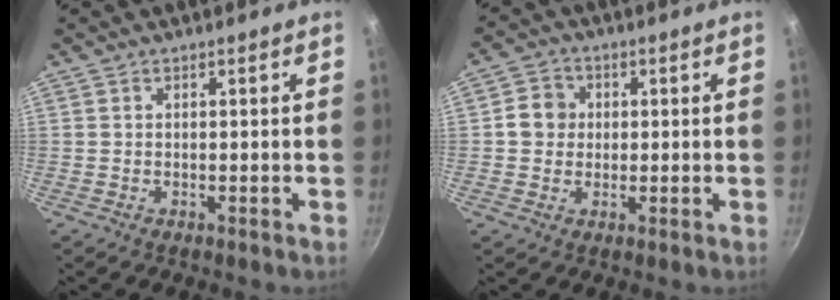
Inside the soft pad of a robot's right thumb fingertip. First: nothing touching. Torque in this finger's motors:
{"motor_torque": [0.44, 0.88, 0.36, -0.23, 0.01]}